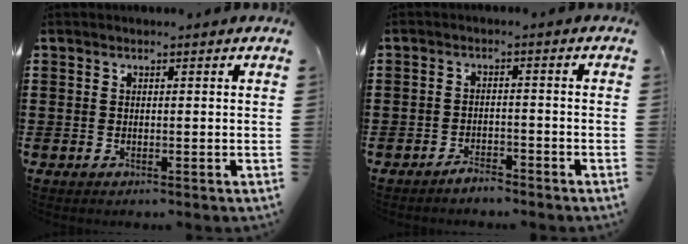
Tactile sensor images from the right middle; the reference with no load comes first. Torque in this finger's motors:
{"motor_torque": [-0.09, 0.05, 0.00, 0.00]}